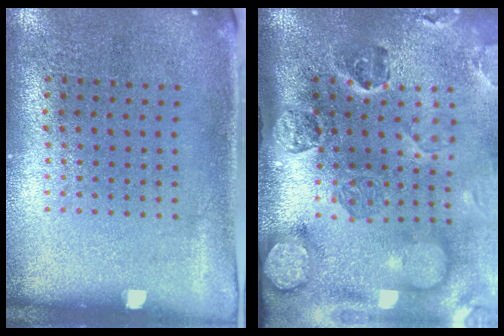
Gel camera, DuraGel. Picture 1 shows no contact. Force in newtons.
{"total": 5.1, "press": 3.7, "slide": 3.6}